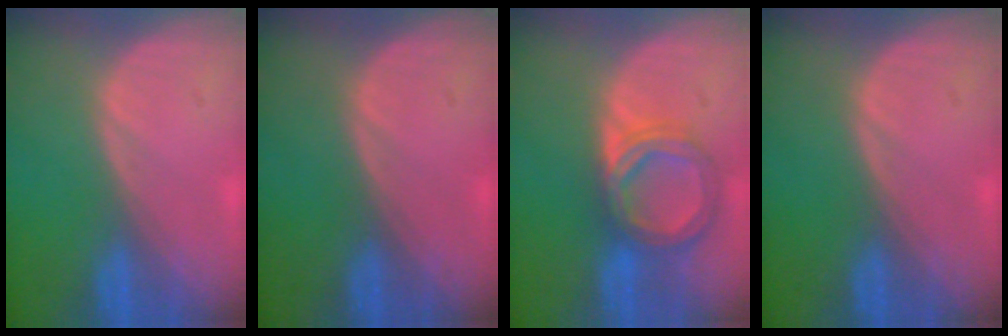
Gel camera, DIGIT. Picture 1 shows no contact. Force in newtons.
{"total": 0.0}
{"total": 6.8, "press": 6.2, "slide": 2.6}
{"total": 0.0}